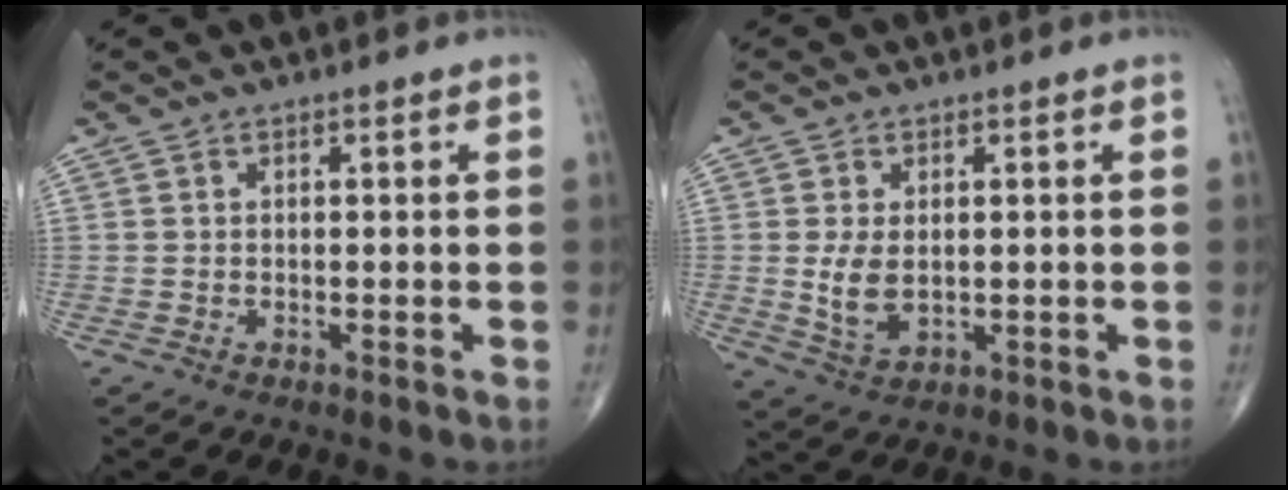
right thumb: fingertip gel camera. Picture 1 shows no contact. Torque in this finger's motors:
{"motor_torque": [-0.29, 0.87, 0.43, -0.02, 0.20]}